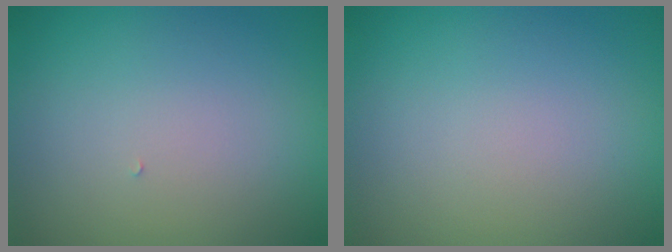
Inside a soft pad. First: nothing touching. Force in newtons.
{"total": 0.0}